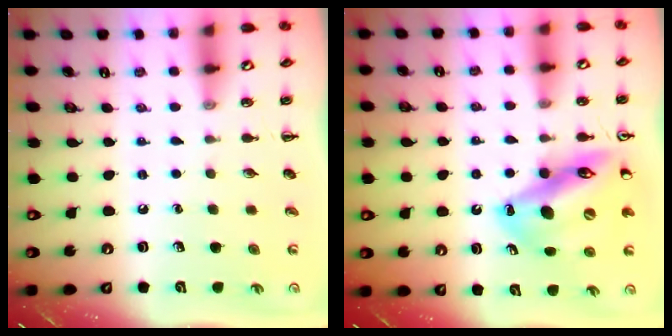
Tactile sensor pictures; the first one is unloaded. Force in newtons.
{"total": 16.9, "press": 16.3, "slide": 4.5}